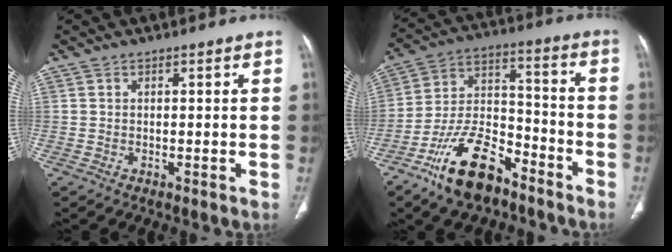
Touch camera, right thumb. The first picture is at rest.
{"total": 15.7, "force": [-10.4, 7.2, 9.2], "torque": [-0.154, 0.076, -0.191]}